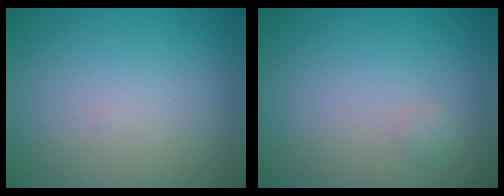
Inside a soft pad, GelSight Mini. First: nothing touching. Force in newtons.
{"total": 0.6, "press": 0.6, "slide": 0.0}